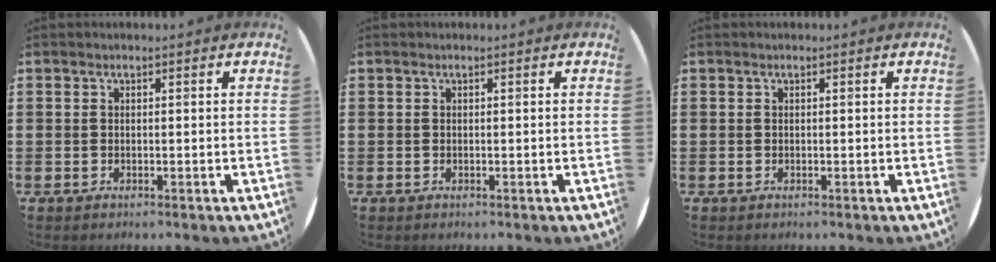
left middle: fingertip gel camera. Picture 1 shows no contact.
{"total": 0.0}
{"total": 0.0}